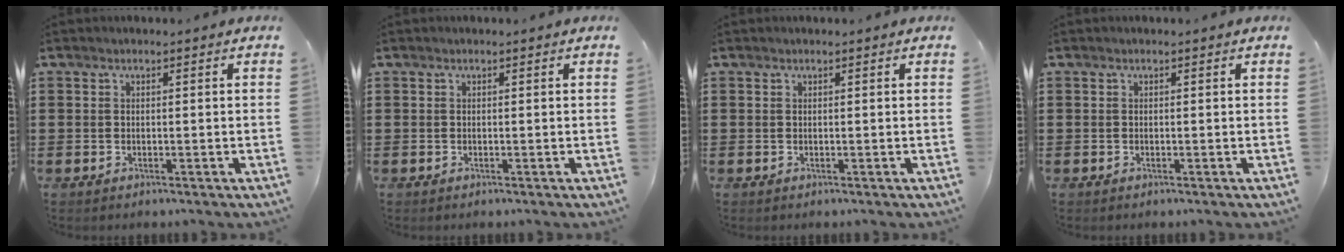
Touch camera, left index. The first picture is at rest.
{"total": 0.0}
{"total": 0.0}
{"total": 0.0}